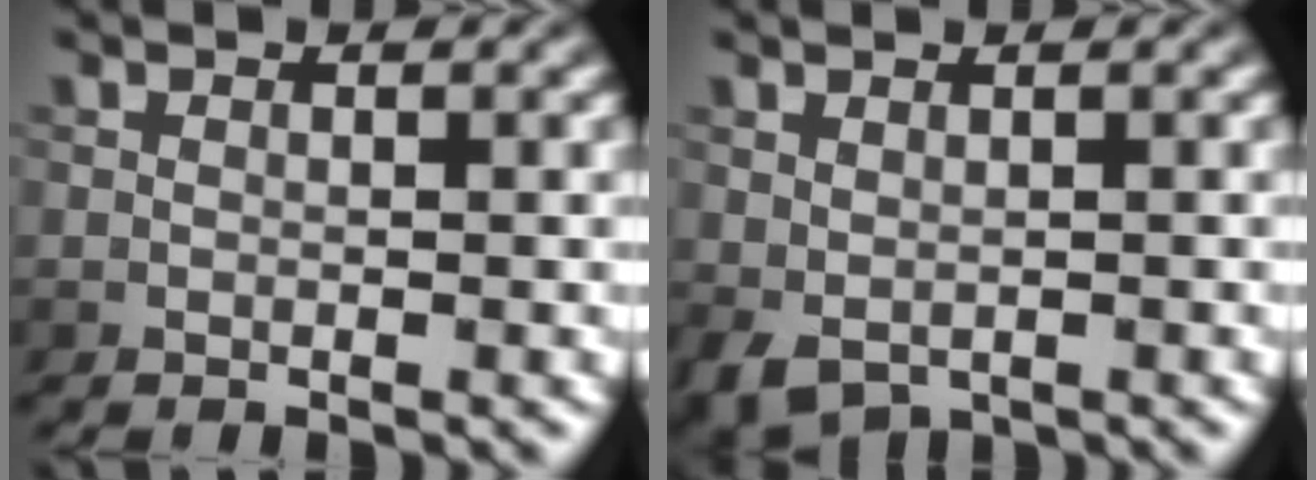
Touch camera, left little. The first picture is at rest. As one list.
[{"total": 2.1, "force": [-0.6, 1.4, 1.4], "torque": [-0.034, -0.008, -0.004]}]